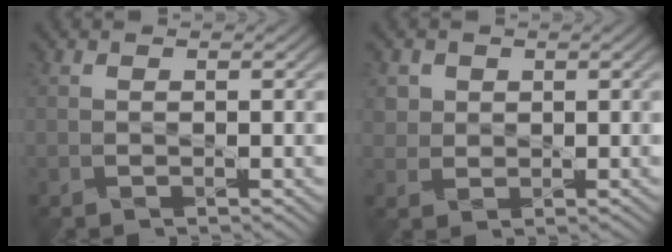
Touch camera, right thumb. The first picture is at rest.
{"total": 2.3, "force": [1.6, 1.6, -0.4], "torque": [-0.008, -0.005, 0.041]}